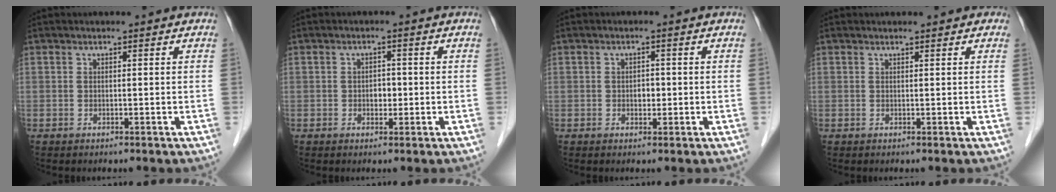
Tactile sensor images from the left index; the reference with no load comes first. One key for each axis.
{"total": 1.8, "fx": -0.3, "fy": 1.3, "fz": 1.3, "tx": -0.018, "ty": 0.004, "tz": -0.003}
{"total": 1.6, "fx": -0.2, "fy": 1.1, "fz": 1.1, "tx": -0.017, "ty": 0.003, "tz": -0.001}
{"total": 1.6, "fx": 1.3, "fy": 0.6, "fz": 0.7, "tx": -0.008, "ty": 0.014, "tz": 0.014}